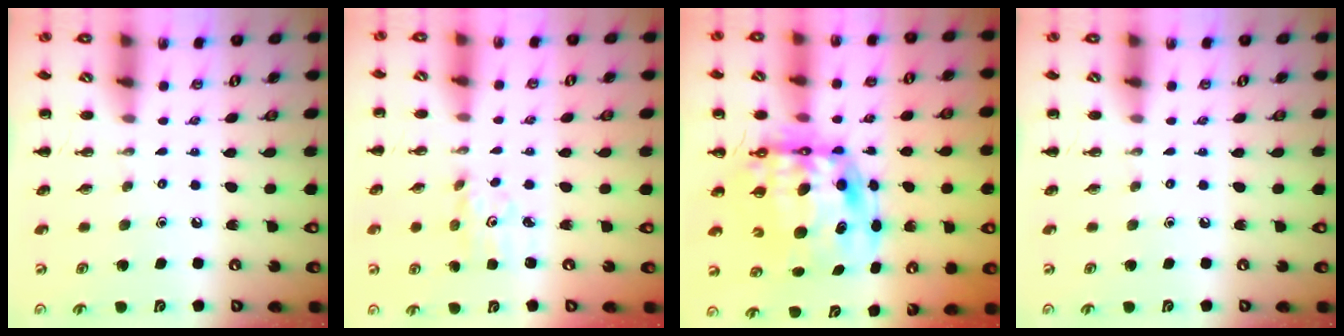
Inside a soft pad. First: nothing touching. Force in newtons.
{"total": 1.9, "press": 1.8, "slide": 0.6}
{"total": 14.0, "press": 13.5, "slide": 3.8}
{"total": 0.0}